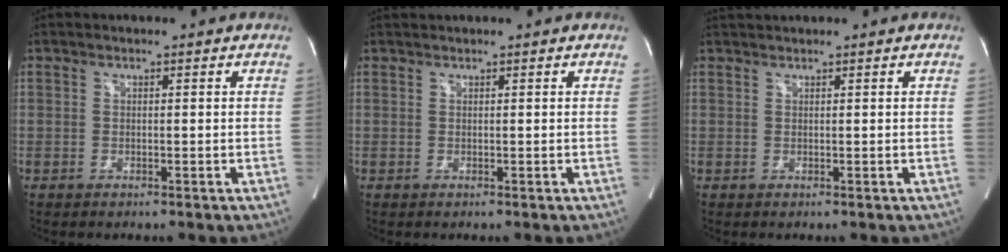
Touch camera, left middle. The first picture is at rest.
{"total": 1.0, "force": [1.0, -0.2, 0.1], "torque": [-0.006, 0.018, 0.024]}
{"total": 1.5, "force": [1.4, -0.4, 0.2], "torque": [-0.005, 0.016, 0.034]}